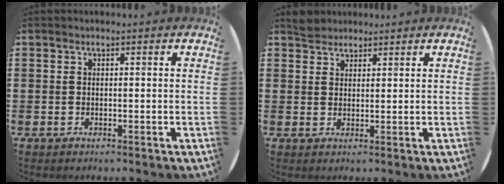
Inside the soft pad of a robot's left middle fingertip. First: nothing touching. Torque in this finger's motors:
{"motor_torque": [0.24, -0.21, -0.01, 0.00]}